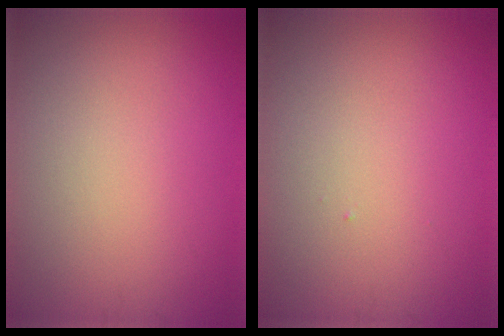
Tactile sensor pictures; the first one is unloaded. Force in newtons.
{"total": 0.0}